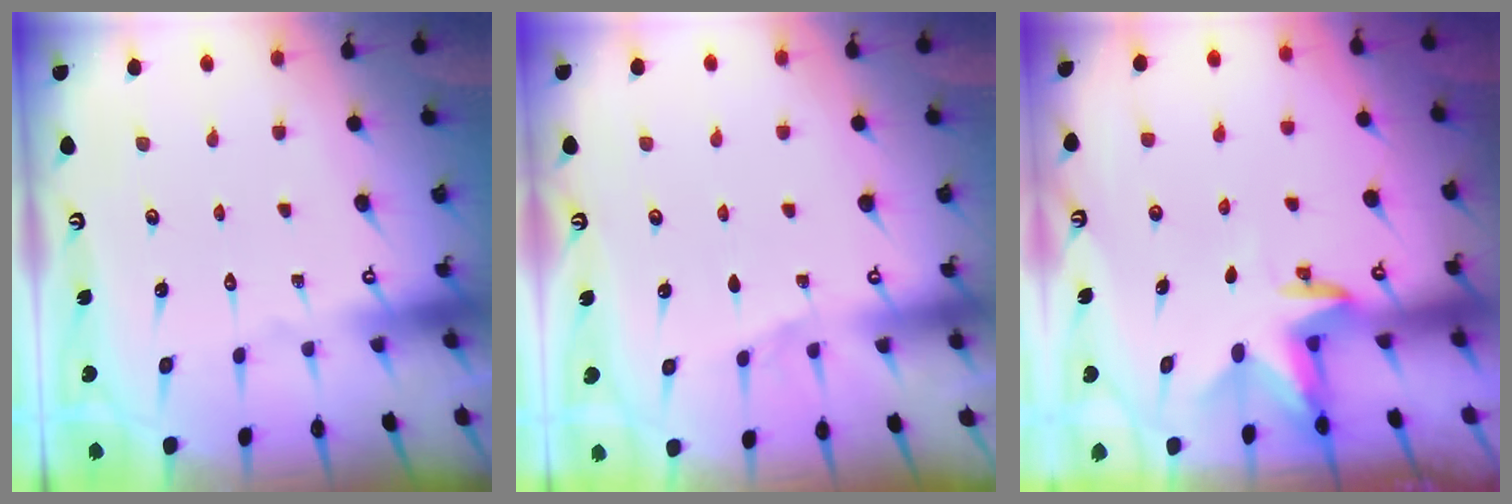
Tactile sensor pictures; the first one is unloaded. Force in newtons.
{"total": 0.7, "press": 0.7, "slide": 0.1}
{"total": 3.1, "press": 3.0, "slide": 0.8}